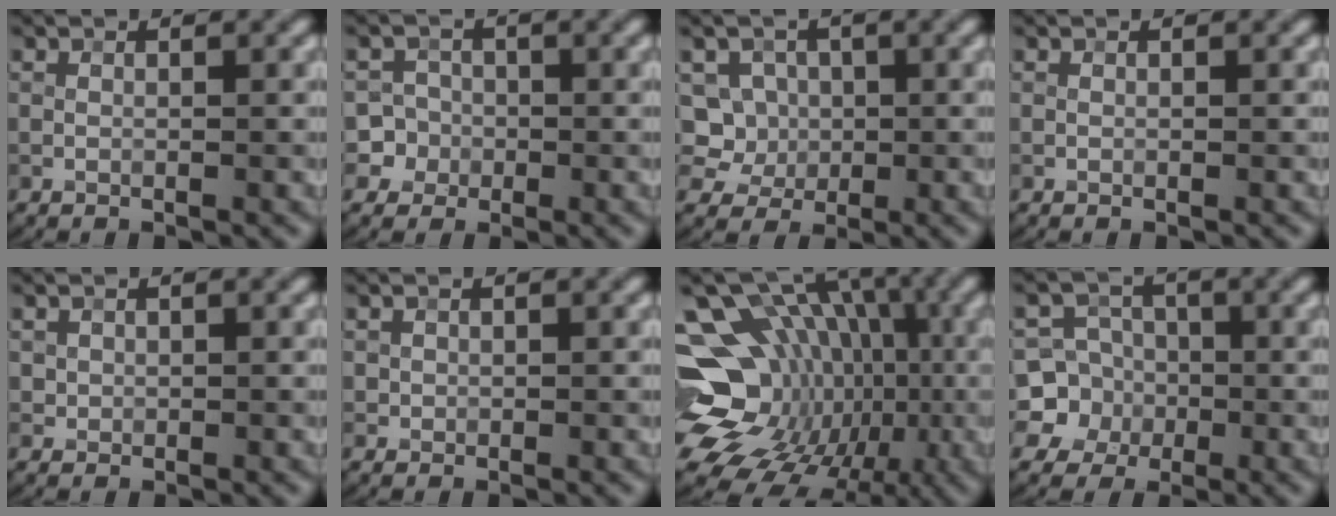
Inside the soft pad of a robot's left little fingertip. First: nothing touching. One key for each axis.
{"total": 4.8, "fx": -1.1, "fy": 4.6, "fz": 0.7, "tx": 0.008, "ty": 0.016, "tz": -0.031}
{"total": 5.2, "fx": 0.3, "fy": 4.9, "fz": 1.7, "tx": -0.025, "ty": 0.024, "tz": -0.002}
{"total": 0.0}
{"total": 1.0, "fx": 0.4, "fy": 0.9, "fz": 0.3, "tx": -0.007, "ty": -0.005, "tz": 0.013}
{"total": 0.7, "fx": 0.2, "fy": 0.7, "fz": 0.1, "tx": -0.003, "ty": -0.003, "tz": 0.006}
{"total": 18.4, "fx": -2.7, "fy": 14.3, "fz": 11.2, "tx": -0.154, "ty": 0.021, "tz": -0.037}
{"total": 7.7, "fx": -1.3, "fy": 7.5, "fz": 1.3, "tx": -0.025, "ty": 0.017, "tz": -0.046}